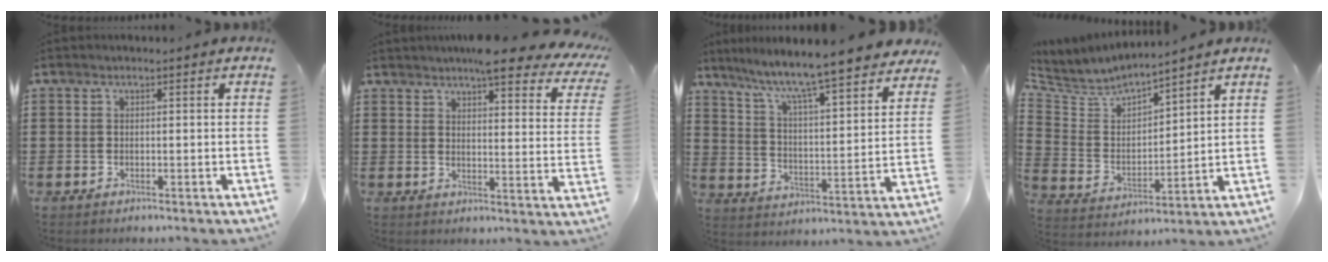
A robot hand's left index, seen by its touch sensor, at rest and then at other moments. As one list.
[{"total": 7.3, "force": [6.2, 0.9, 3.7], "torque": [-0.068, -0.026, 0.104]}, {"total": 7.2, "force": [6.5, -0.5, 3.1], "torque": [-0.089, -0.056, 0.103]}, {"total": 4.8, "force": [4.5, 1.3, 0.8], "torque": [-0.049, -0.033, 0.071]}]